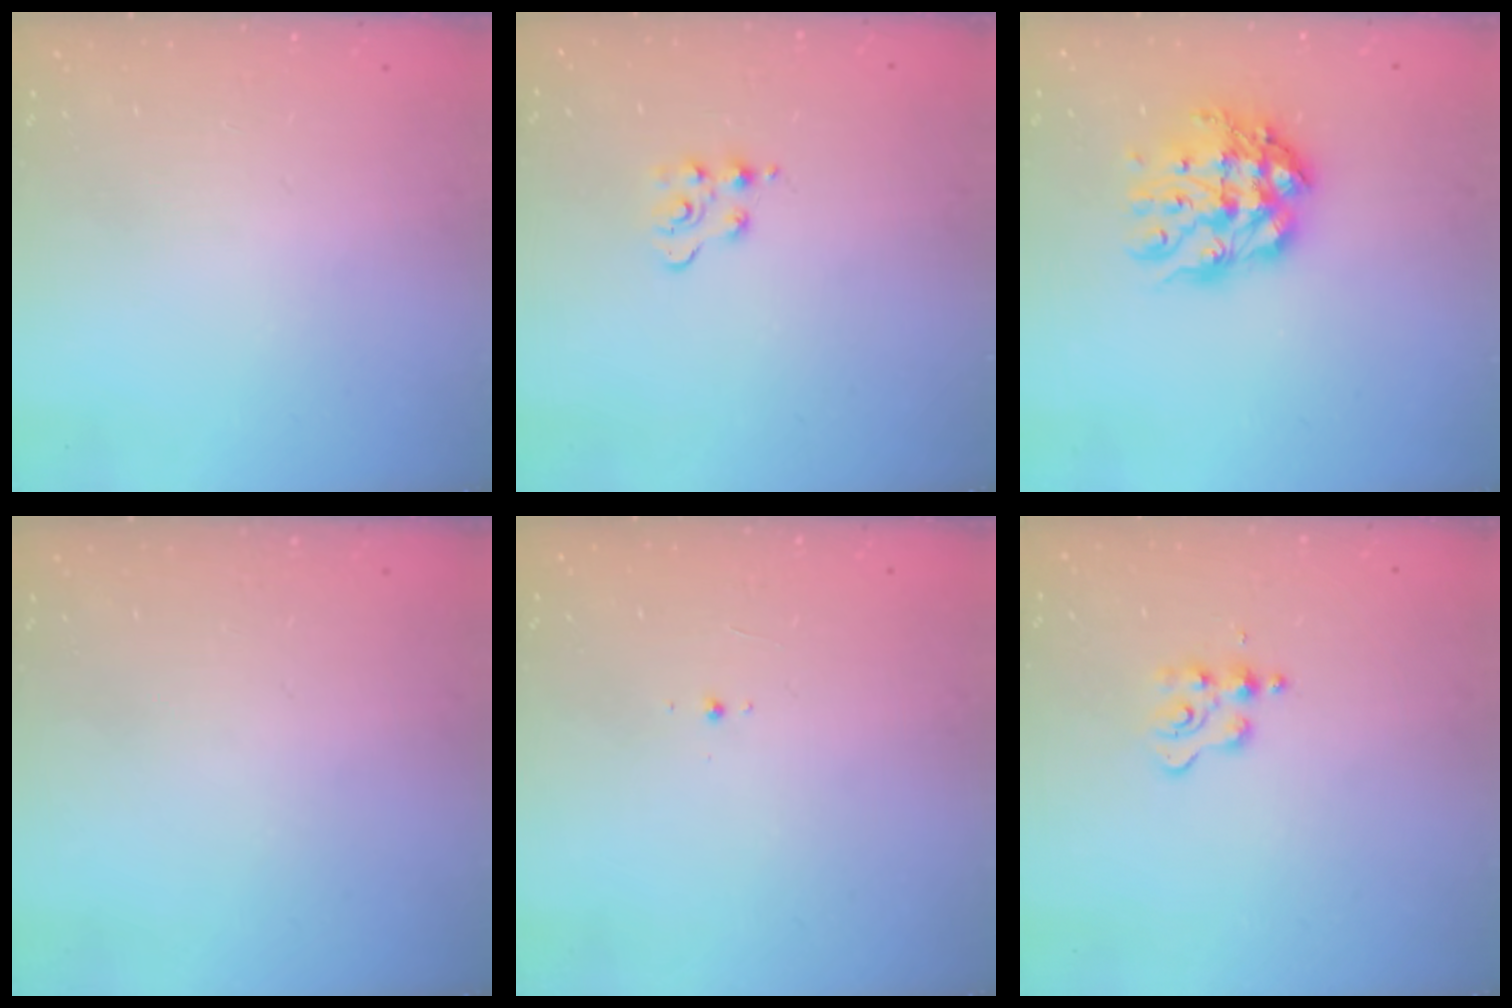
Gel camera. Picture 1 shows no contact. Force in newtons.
{"total": 3.0, "press": 3.0, "slide": 0.4}
{"total": 13.2, "press": 13.1, "slide": 1.1}
{"total": 0.0}
{"total": 2.7, "press": 2.5, "slide": 0.8}
{"total": 3.7, "press": 3.7, "slide": 0.5}